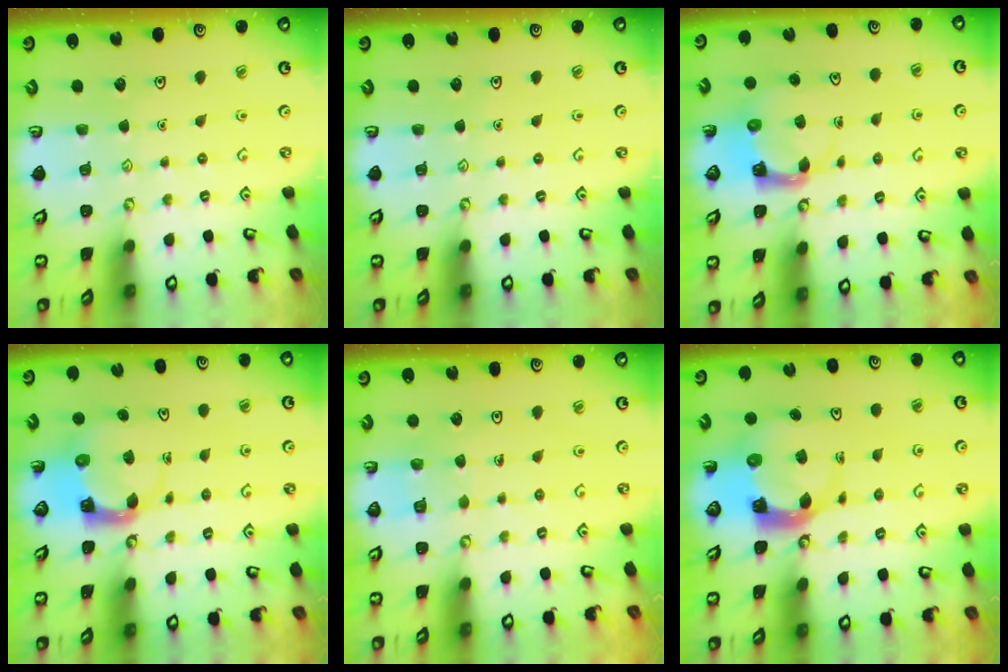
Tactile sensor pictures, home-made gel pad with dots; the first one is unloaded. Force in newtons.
{"total": 0.0}
{"total": 3.7, "press": 3.6, "slide": 0.6}
{"total": 3.9, "press": 3.9, "slide": 0.4}
{"total": 3.0, "press": 3.0, "slide": 0.2}
{"total": 4.7, "press": 4.6, "slide": 0.7}